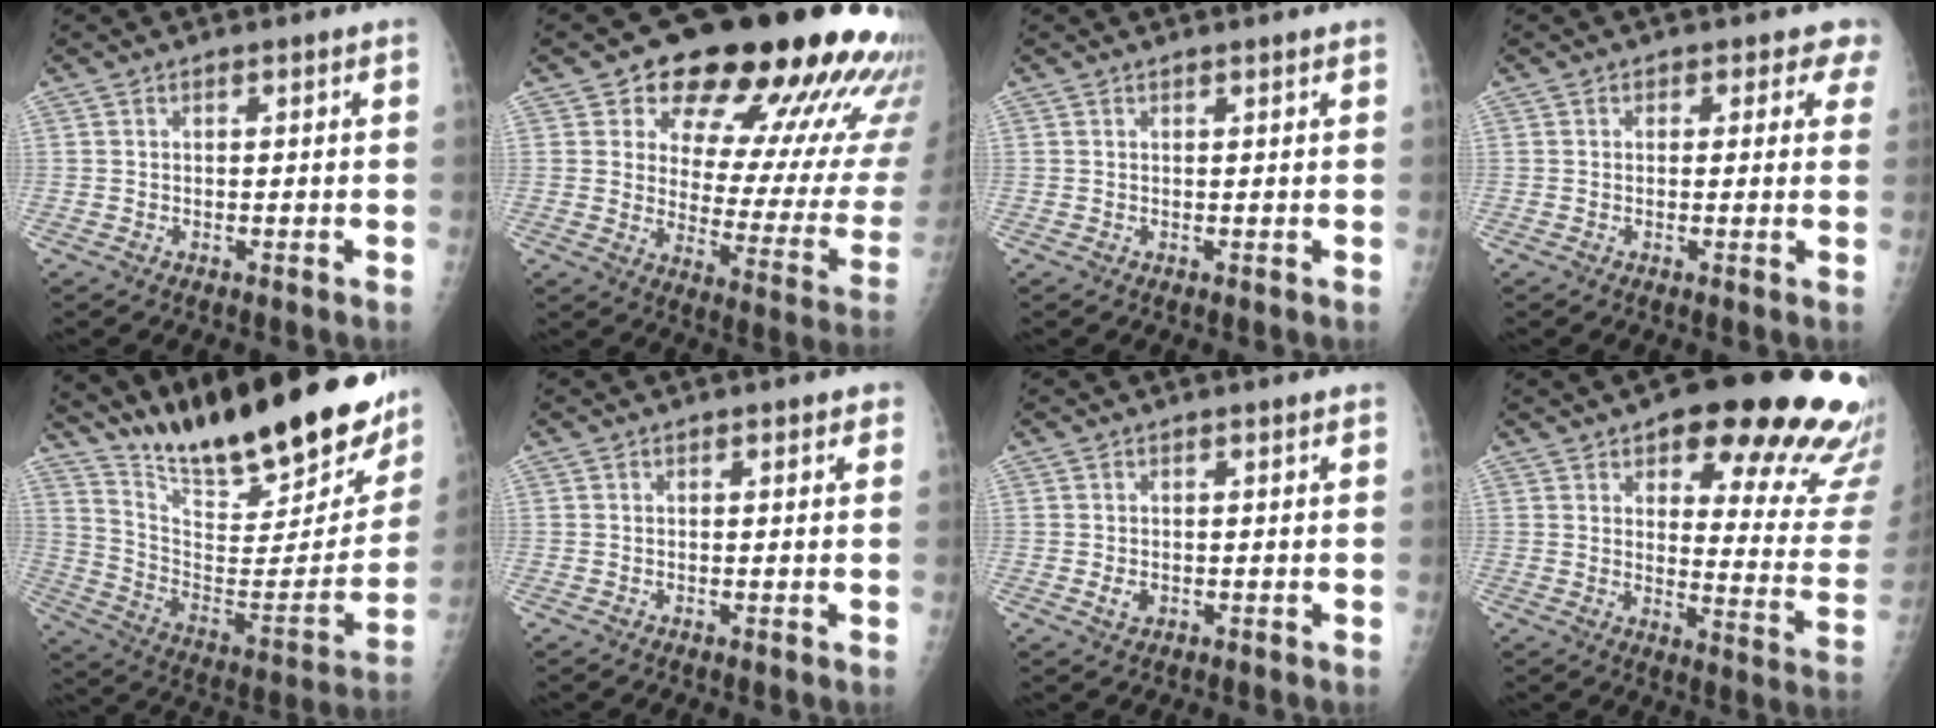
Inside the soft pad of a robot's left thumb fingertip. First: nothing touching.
{"total": 26.1, "force": [17.1, 10.0, 17.0], "torque": [-0.182, -0.074, 0.224]}
{"total": 1.1, "force": [1.0, 0.0, 0.5], "torque": [-0.002, 0.003, 0.016]}
{"total": 3.3, "force": [2.2, 2.4, 0.6], "torque": [0.028, -0.009, 0.004]}
{"total": 29.3, "force": [24.0, 6.7, 15.4], "torque": [-0.216, -0.125, 0.363]}
{"total": 1.1, "force": [0.7, 0.5, 0.7], "torque": [-0.002, -0.001, 0.005]}
{"total": 1.8, "force": [0.4, 1.1, 1.5], "torque": [-0.023, -0.002, 0.010]}
{"total": 24.9, "force": [16.1, 8.1, 17.2], "torque": [-0.162, -0.078, 0.199]}